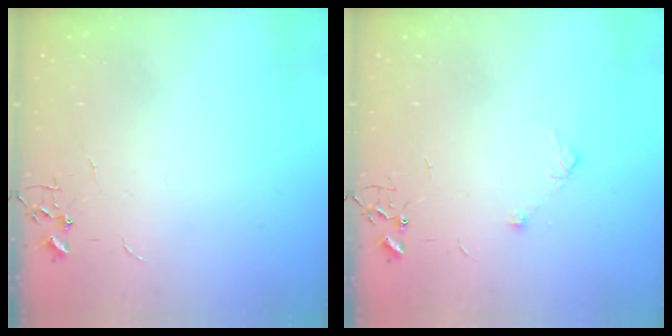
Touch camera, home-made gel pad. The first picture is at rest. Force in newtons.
{"total": 6.1, "press": 6.0, "slide": 0.8}